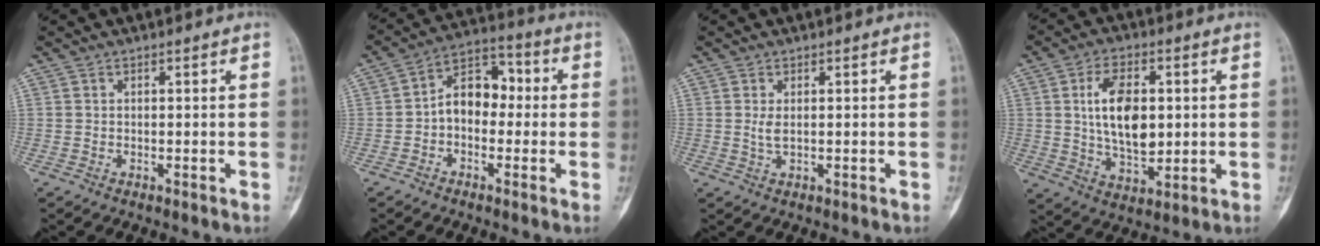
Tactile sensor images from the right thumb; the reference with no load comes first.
{"total": 9.4, "force": [-0.8, 6.6, 6.6], "torque": [-0.075, 0.039, -0.029]}
{"total": 1.6, "force": [0.2, 0.5, 1.6], "torque": [-0.038, -0.002, 0.009]}
{"total": 12.5, "force": [1.7, 7.1, 10.1], "torque": [-0.161, -0.010, 0.036]}